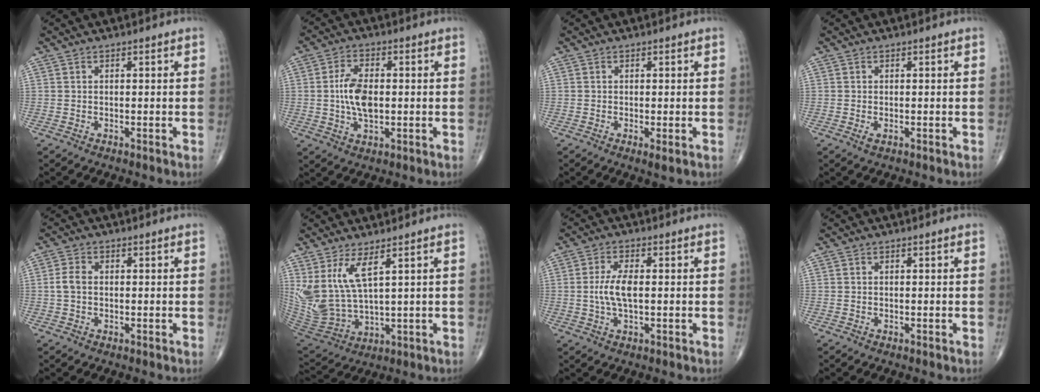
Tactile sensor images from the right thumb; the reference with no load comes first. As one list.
[{"total": 7.7, "force": [0.0, 4.1, 6.6], "torque": [-0.125, 0.002, 0.000]}, {"total": 1.5, "force": [-0.4, 0.2, 1.5], "torque": [-0.032, -0.009, -0.008]}, {"total": 0.9, "force": [-0.3, 0.4, 0.8], "torque": [-0.016, -0.003, -0.005]}, {"total": 2.9, "force": [0.0, 2.0, 2.1], "torque": [-0.047, 0.008, -0.004]}, {"total": 11.2, "force": [5.0, 3.8, 9.3], "torque": [-0.203, -0.041, 0.124]}, {"total": 5.4, "force": [0.0, 2.0, 5.0], "torque": [-0.112, 0.001, -0.003]}, {"total": 0.0}]